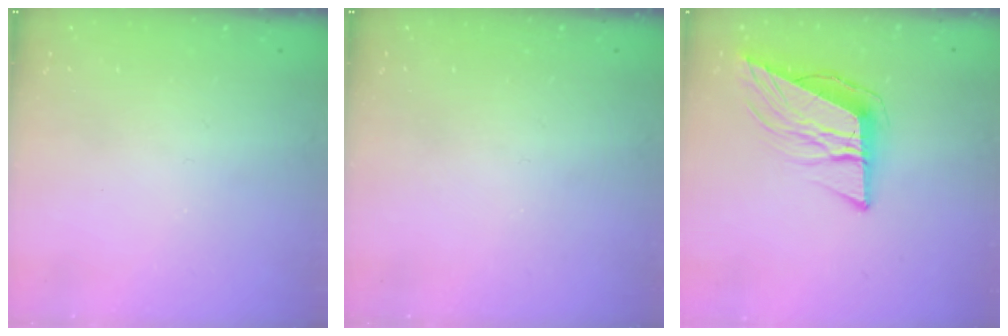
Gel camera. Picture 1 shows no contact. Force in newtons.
{"total": 0.0}
{"total": 12.1, "press": 11.5, "slide": 3.6}